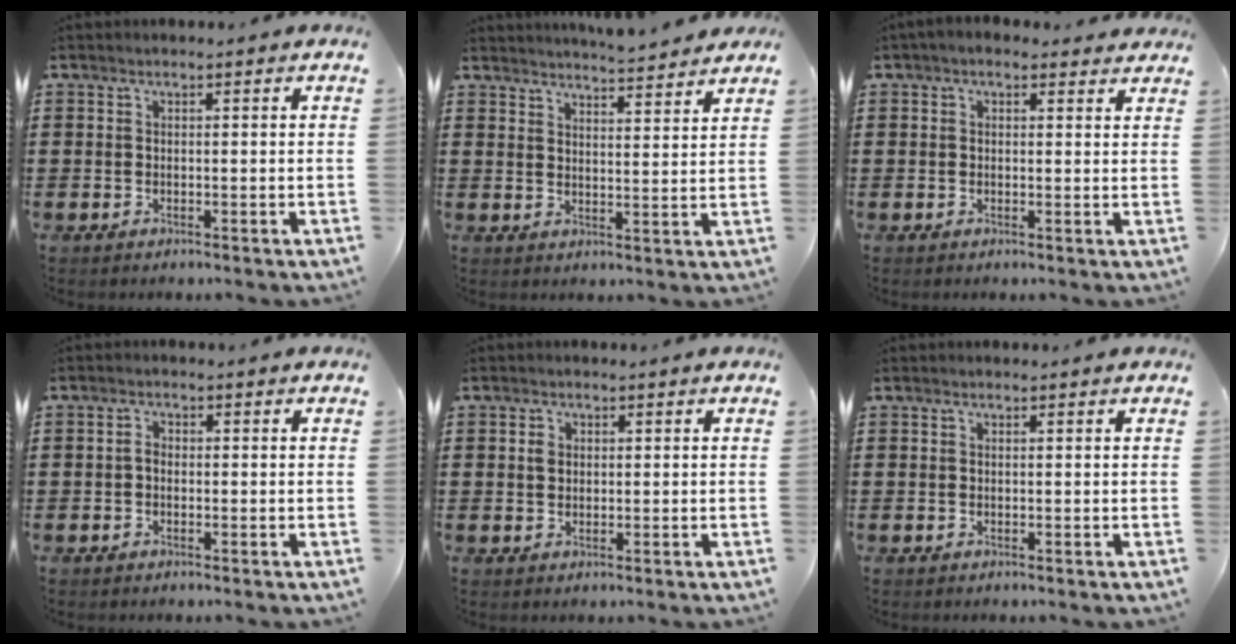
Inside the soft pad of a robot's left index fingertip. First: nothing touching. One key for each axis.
{"total": 4.0, "fx": 3.9, "fy": -0.2, "fz": 0.6, "tx": -0.025, "ty": -0.019, "tz": 0.071}
{"total": 1.8, "fx": 1.3, "fy": 0.9, "fz": 0.8, "tx": -0.019, "ty": 0.007, "tz": 0.023}
{"total": 1.6, "fx": -0.2, "fy": 1.0, "fz": 1.3, "tx": -0.027, "ty": 0.003, "tz": -0.005}
{"total": 1.6, "fx": 0.4, "fy": 1.2, "fz": 0.9, "tx": -0.019, "ty": 0.008, "tz": 0.007}
{"total": 0.0}